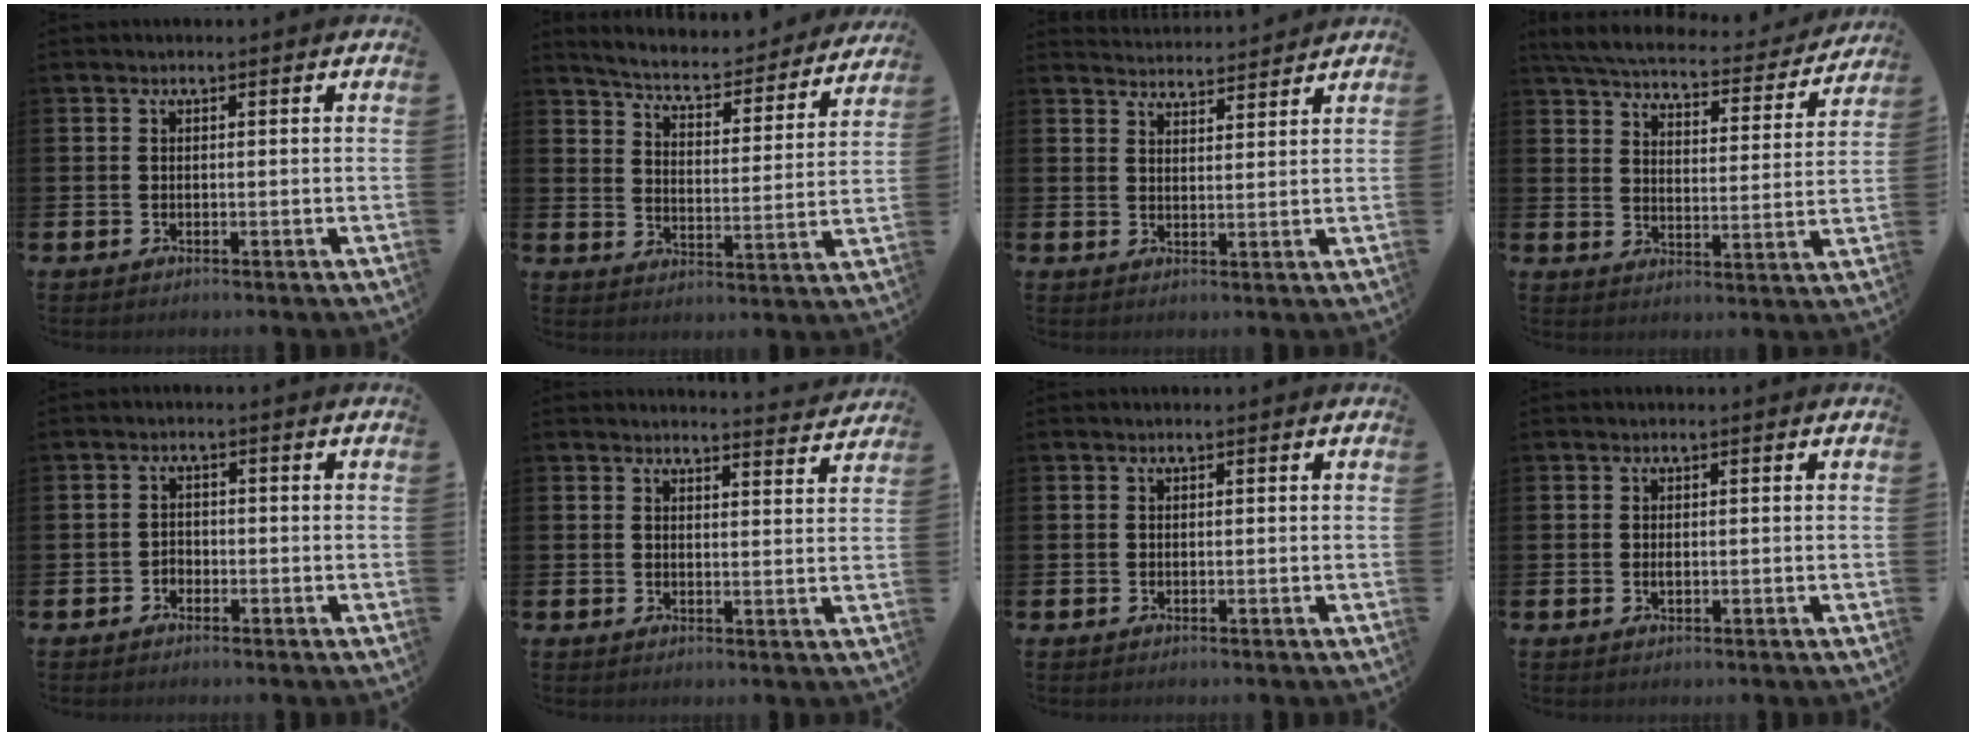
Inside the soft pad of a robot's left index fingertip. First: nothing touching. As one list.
[{"total": 5.1, "force": [4.8, 1.0, 1.4], "torque": [-0.051, -0.042, 0.074]}, {"total": 3.8, "force": [3.8, 0.2, -0.3], "torque": [0.004, -0.027, 0.068]}, {"total": 5.8, "force": [5.5, 0.9, 1.8], "torque": [-0.061, -0.042, 0.089]}, {"total": 1.5, "force": [-0.9, 1.1, 0.3], "torque": [-0.008, 0.004, -0.021]}, {"total": 3.4, "force": [3.4, -0.1, 0.0], "torque": [0.008, -0.029, 0.058]}, {"total": 0.0}, {"total": 0.7, "force": [0.0, 0.3, 0.6], "torque": [-0.013, 0.001, -0.001]}]